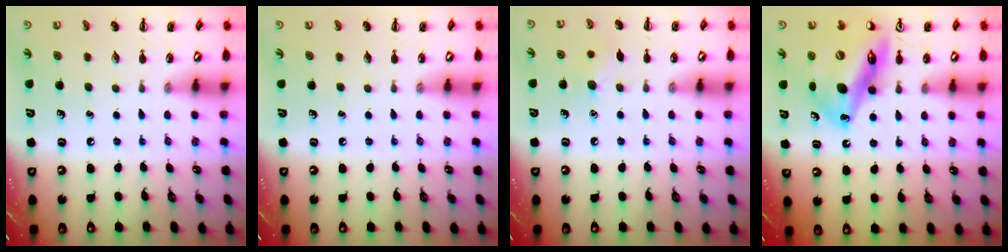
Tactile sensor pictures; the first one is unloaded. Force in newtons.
{"total": 0.0}
{"total": 7.4, "press": 7.1, "slide": 1.8}
{"total": 16.9, "press": 16.3, "slide": 4.5}